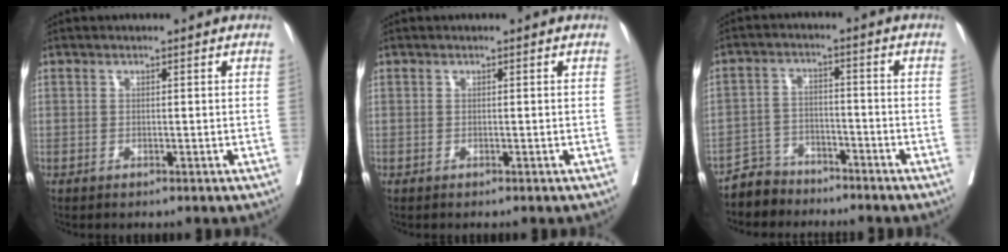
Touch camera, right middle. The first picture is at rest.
{"total": 0.0}
{"total": 5.6, "force": [-5.0, 2.6, -0.4], "torque": [0.009, 0.002, -0.096]}